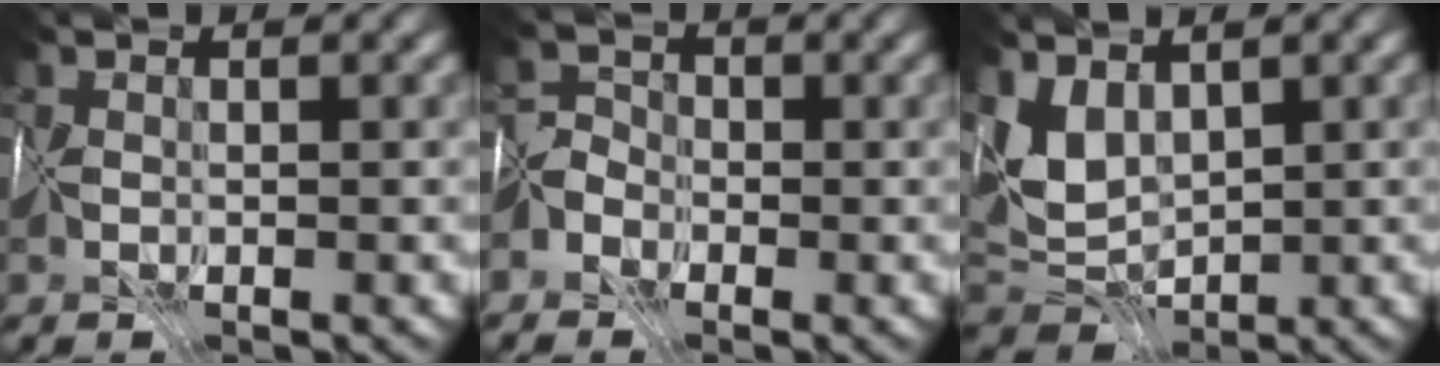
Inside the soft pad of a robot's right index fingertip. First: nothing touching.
{"total": 2.0, "force": [-1.7, 1.1, -0.2], "torque": [0.013, 0.008, -0.039]}
{"total": 2.8, "force": [2.2, 1.2, 1.1], "torque": [-0.031, -0.001, 0.046]}